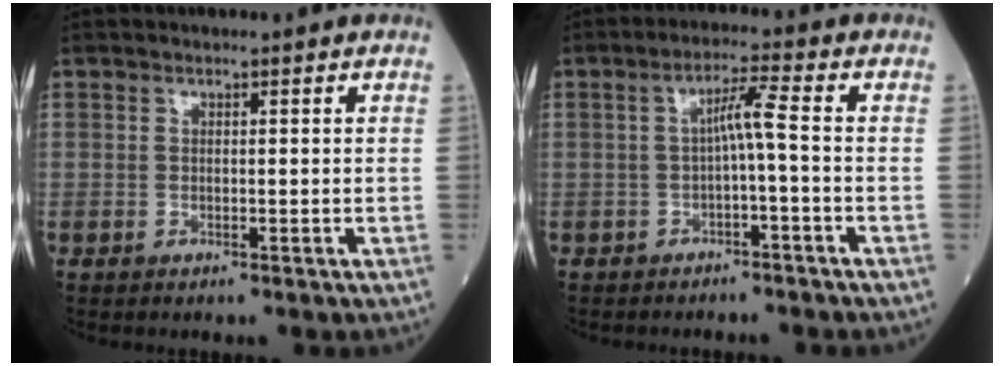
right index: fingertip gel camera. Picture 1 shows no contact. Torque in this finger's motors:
{"motor_torque": [0.51, -0.12, 0.25, 0.07]}